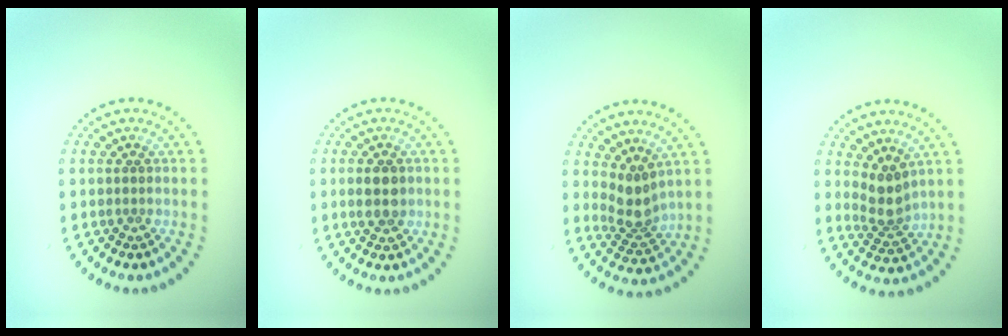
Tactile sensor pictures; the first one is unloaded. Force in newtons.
{"total": 2.2, "press": 2.2, "slide": 0.2}
{"total": 2.8, "press": 2.2, "slide": 1.8}
{"total": 2.8, "press": 2.2, "slide": 1.7}